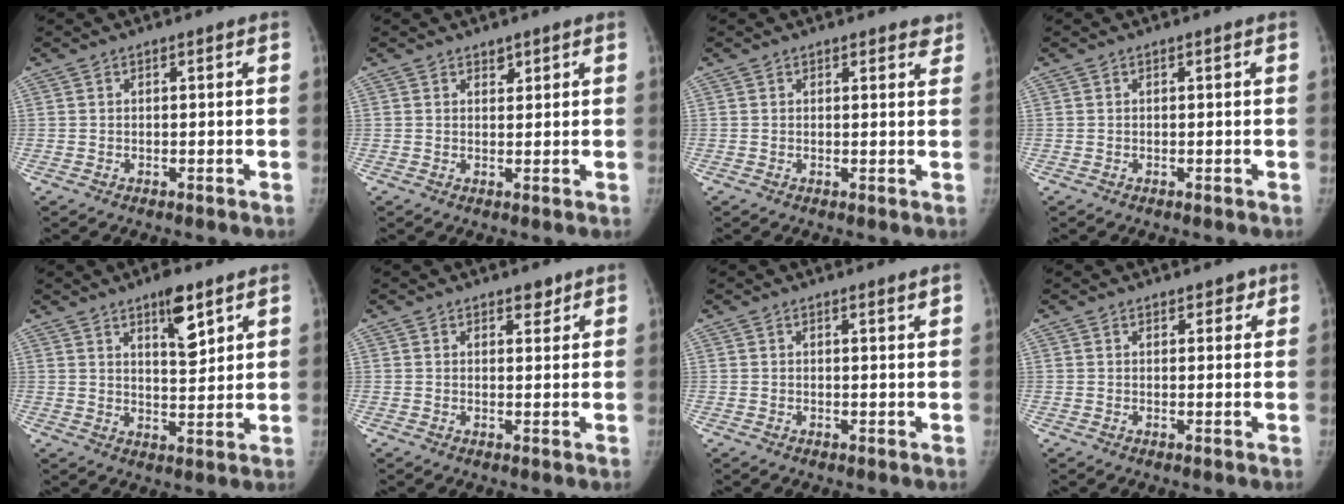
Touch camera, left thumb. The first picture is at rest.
{"total": 1.6, "force": [1.2, 1.0, 0.5], "torque": [0.006, -0.008, 0.017]}
{"total": 2.7, "force": [2.2, 1.2, 0.8], "torque": [0.024, -0.008, 0.019]}
{"total": 0.0}
{"total": 7.8, "force": [4.8, 2.6, 5.5], "torque": [-0.068, -0.033, 0.074]}
{"total": 2.5, "force": [1.8, 1.3, 1.0], "torque": [0.004, -0.011, 0.025]}
{"total": 1.2, "force": [0.9, 0.0, 0.7], "torque": [-0.008, -0.008, 0.014]}
{"total": 2.3, "force": [1.6, 1.4, 0.9], "torque": [0.012, -0.007, 0.017]}